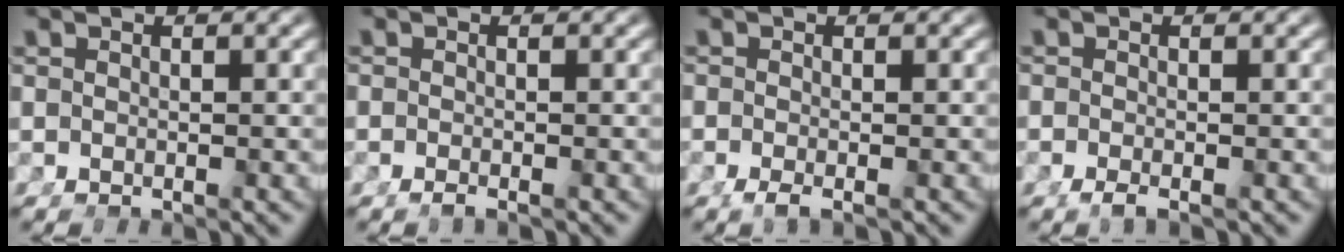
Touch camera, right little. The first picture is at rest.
{"total": 1.0, "force": [-0.9, 0.0, 0.5], "torque": [-0.006, -0.003, -0.015]}
{"total": 1.3, "force": [-1.0, 0.1, 0.8], "torque": [-0.014, -0.006, -0.014]}
{"total": 1.3, "force": [-1.0, 0.1, 0.7], "torque": [-0.011, -0.004, -0.017]}